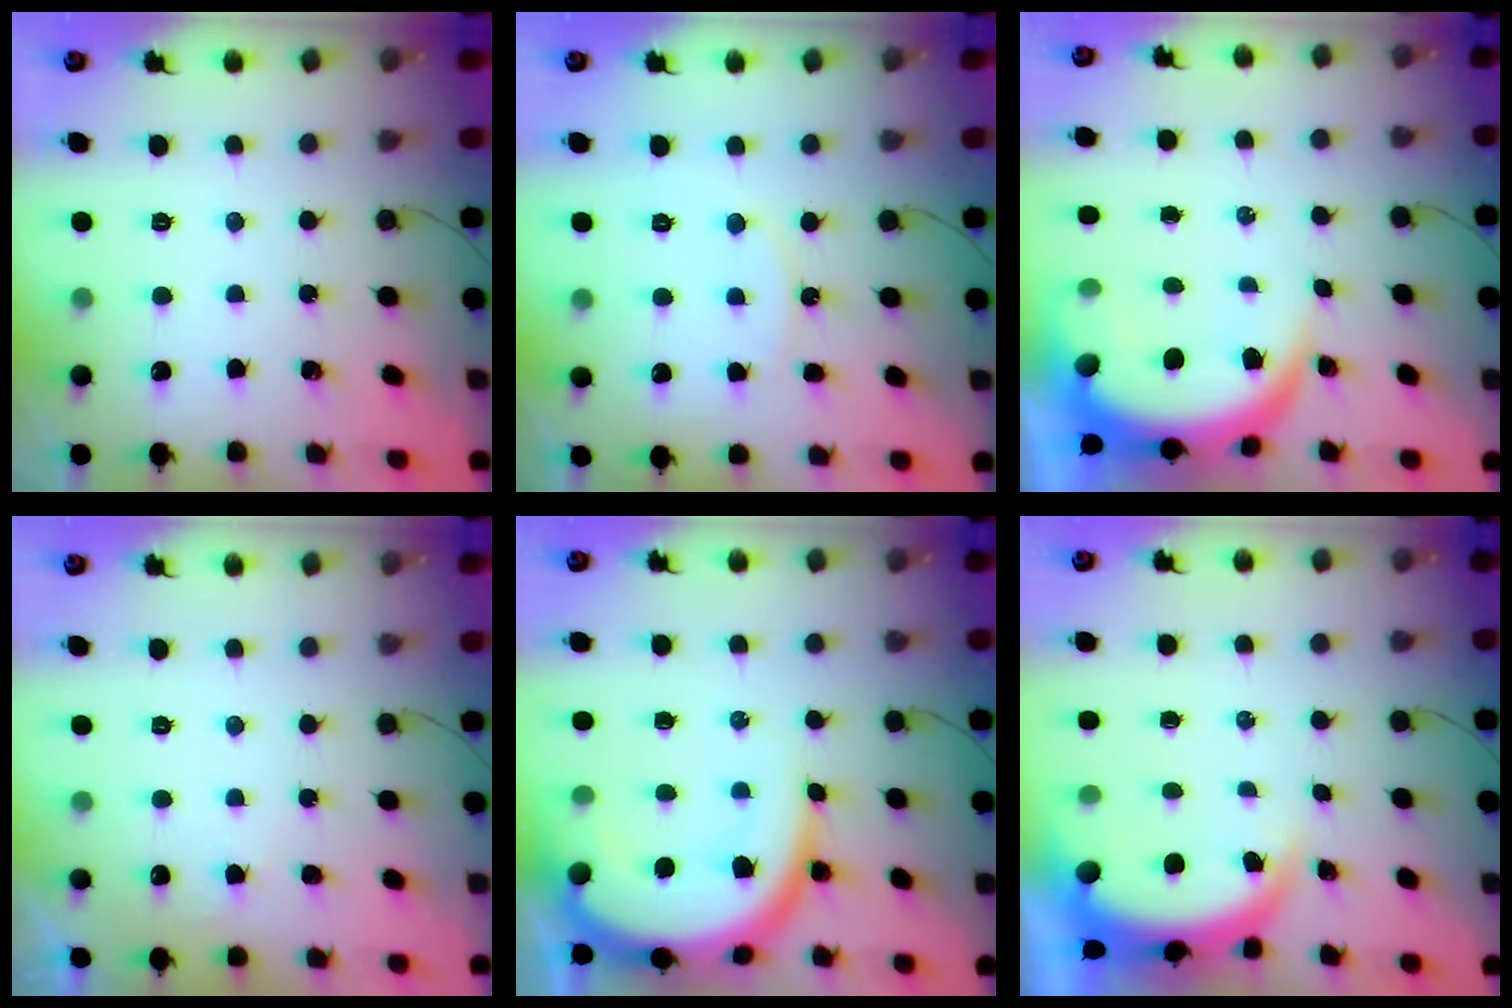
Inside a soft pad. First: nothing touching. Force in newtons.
{"total": 8.2, "press": 8.2, "slide": 0.5}
{"total": 9.1, "press": 9.1, "slide": 1.1}
{"total": 3.0, "press": 3.0, "slide": 0.0}
{"total": 16.6, "press": 16.6, "slide": 1.3}
{"total": 5.2, "press": 5.1, "slide": 0.5}